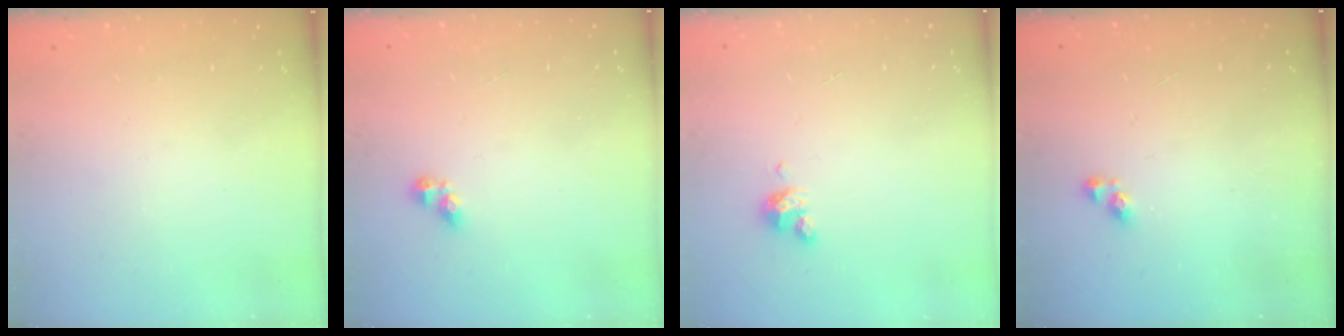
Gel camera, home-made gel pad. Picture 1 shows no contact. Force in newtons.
{"total": 3.4, "press": 3.4, "slide": 0.5}
{"total": 4.1, "press": 4.1, "slide": 0.3}
{"total": 3.9, "press": 3.9, "slide": 0.7}